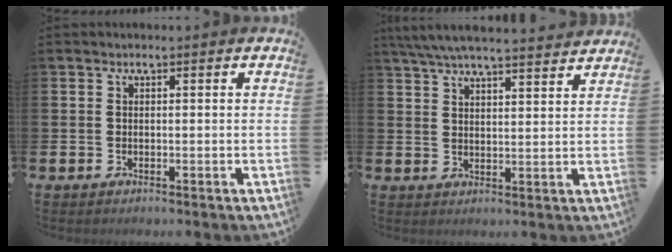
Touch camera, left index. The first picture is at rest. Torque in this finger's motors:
{"motor_torque": [1.09, -1.05, 0.66, 0.21]}